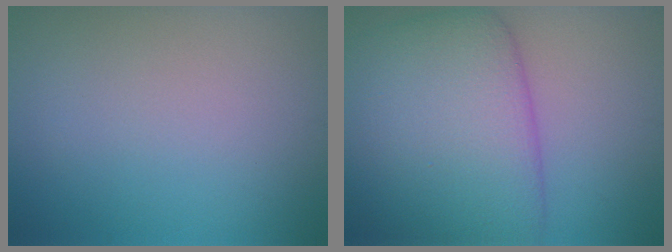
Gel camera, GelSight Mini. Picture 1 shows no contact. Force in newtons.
{"total": 9.6, "press": 9.6, "slide": 0.3}